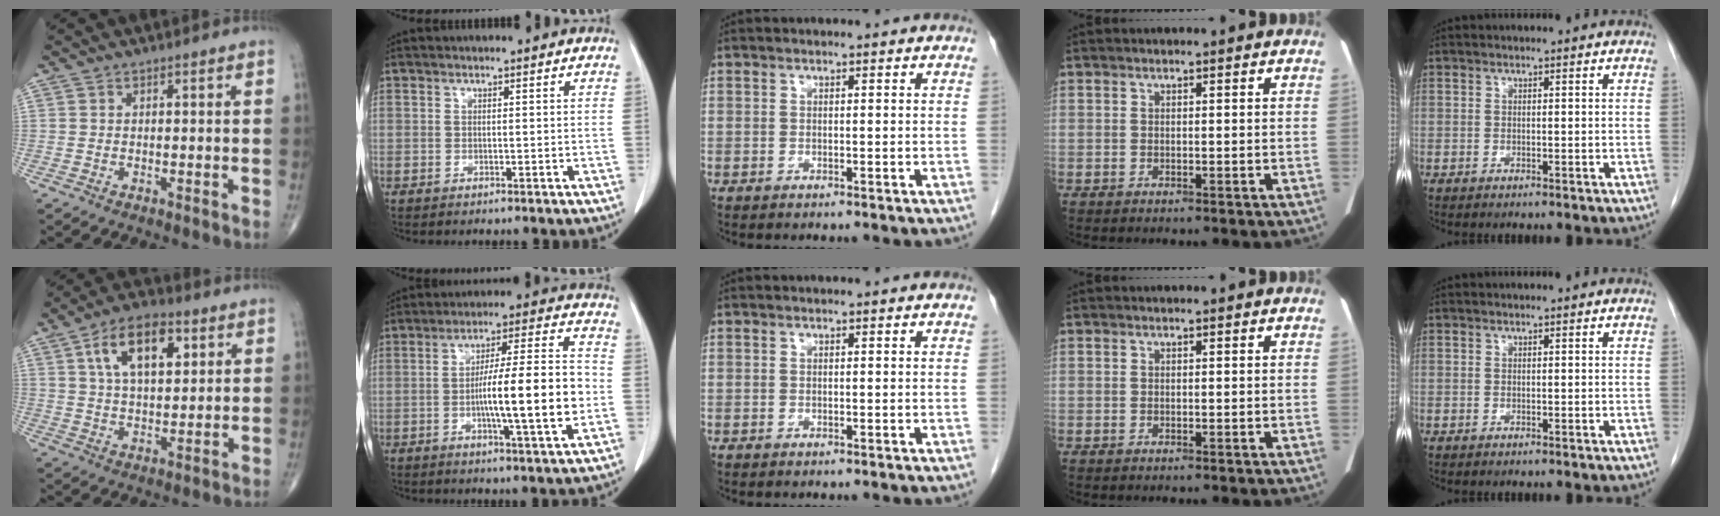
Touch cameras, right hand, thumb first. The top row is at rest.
{"thumb": {"total": 12.4, "force": [4.6, 6.4, 9.6], "torque": [-0.147, -0.005, 0.076]}, "index": {"total": 13.9, "force": [-2.3, 0.5, 13.7], "torque": [-0.222, 0.004, -0.041]}}